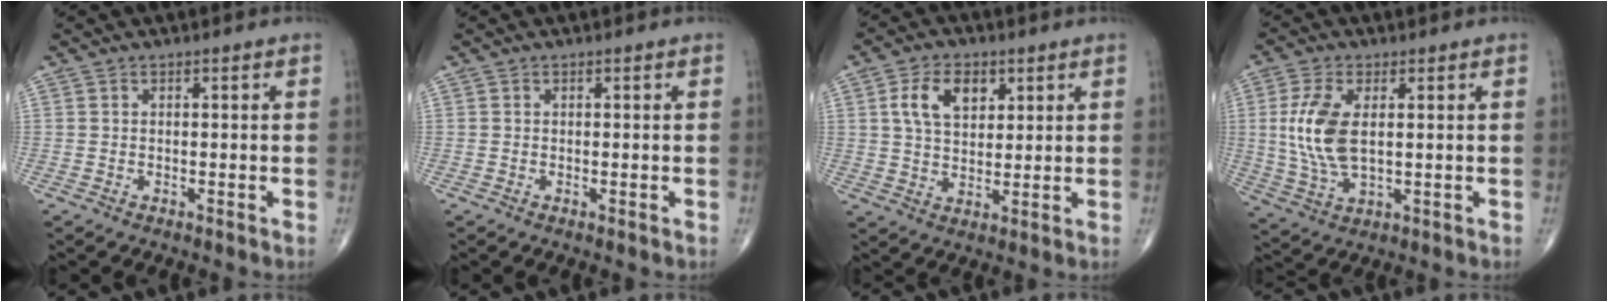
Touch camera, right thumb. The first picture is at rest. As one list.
[{"total": 0.0}, {"total": 8.6, "force": [3.2, 5.5, 5.9], "torque": [-0.088, -0.009, 0.057]}, {"total": 10.4, "force": [1.5, 5.2, 8.9], "torque": [-0.198, -0.007, 0.035]}]